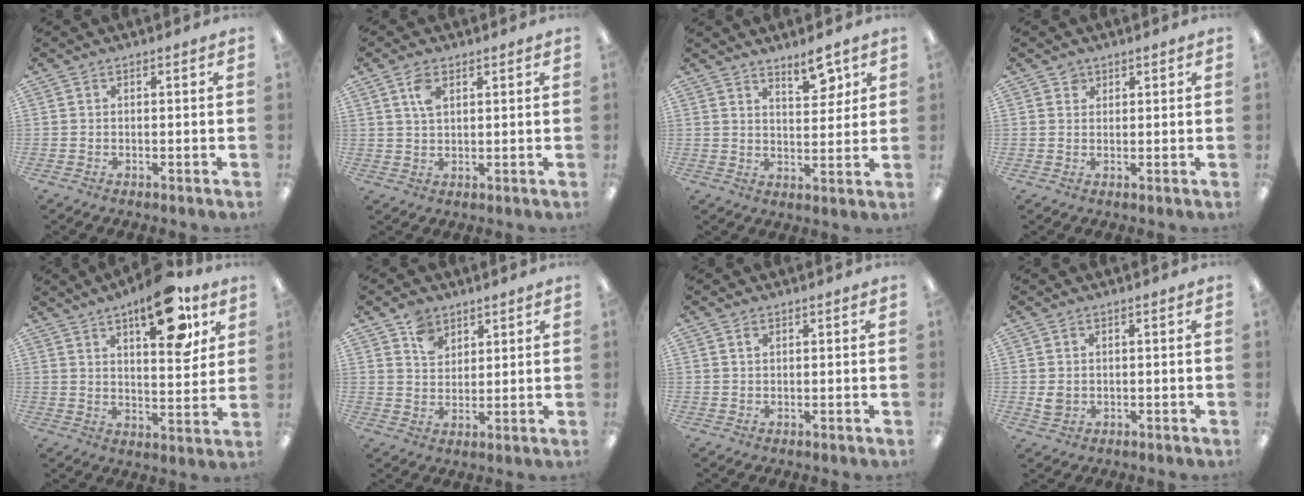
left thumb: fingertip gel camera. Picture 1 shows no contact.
{"total": 4.4, "force": [2.4, 2.2, 2.9], "torque": [-0.058, 0.000, 0.041]}
{"total": 7.2, "force": [5.3, 2.7, 4.2], "torque": [-0.037, -0.037, 0.085]}
{"total": 1.6, "force": [1.1, 1.1, 0.1], "torque": [0.004, -0.003, 0.020]}
{"total": 16.2, "force": [9.9, 6.3, 11.1], "torque": [-0.144, -0.050, 0.157]}
{"total": 6.3, "force": [4.3, 4.3, 1.8], "torque": [-0.028, -0.013, 0.080]}
{"total": 1.2, "force": [0.8, 0.7, 0.6], "torque": [-0.005, -0.002, 0.012]}
{"total": 2.5, "force": [0.3, 2.1, 1.4], "torque": [-0.019, 0.000, 0.005]}